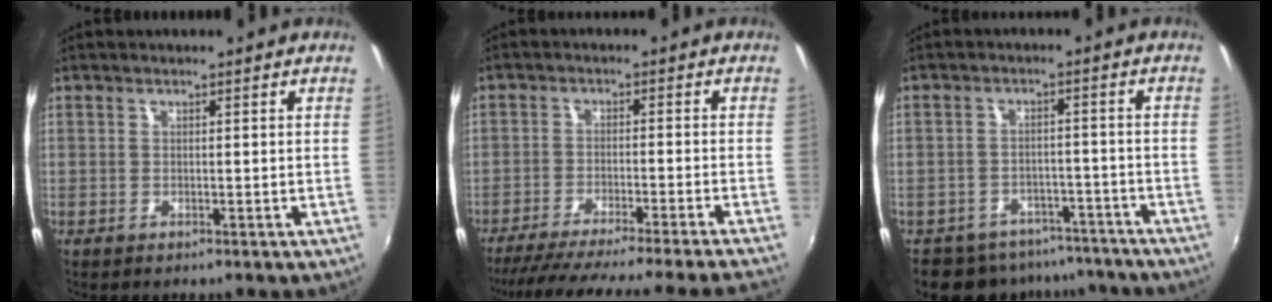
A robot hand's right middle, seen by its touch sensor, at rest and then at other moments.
{"total": 19.7, "force": [-17.9, -2.0, 8.1], "torque": [-0.145, -0.025, -0.267]}
{"total": 12.9, "force": [-10.7, 6.5, 3.3], "torque": [-0.074, 0.013, -0.132]}